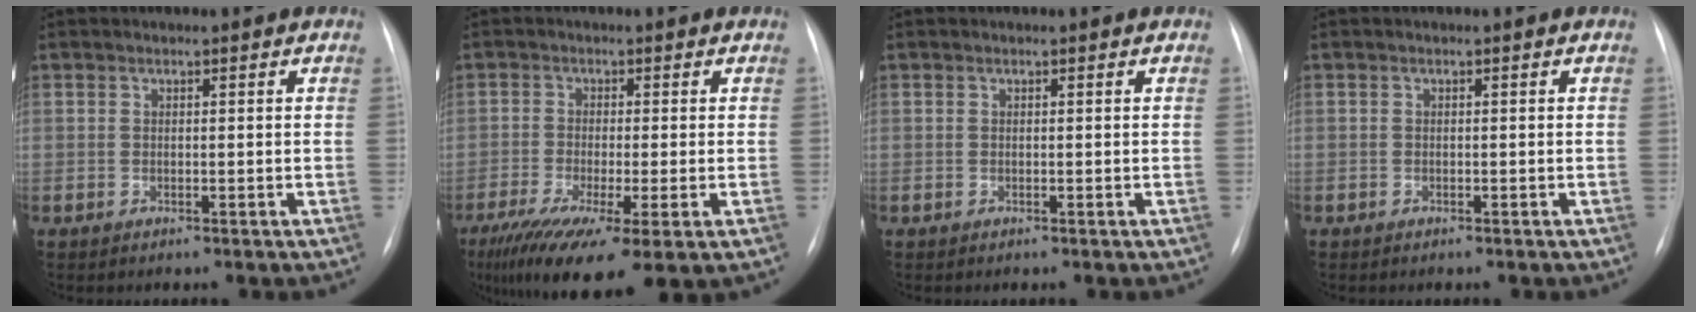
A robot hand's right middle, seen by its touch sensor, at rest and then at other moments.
{"total": 14.2, "force": [-8.4, 2.6, 11.2], "torque": [-0.182, -0.042, -0.137]}
{"total": 0.0}
{"total": 0.0}